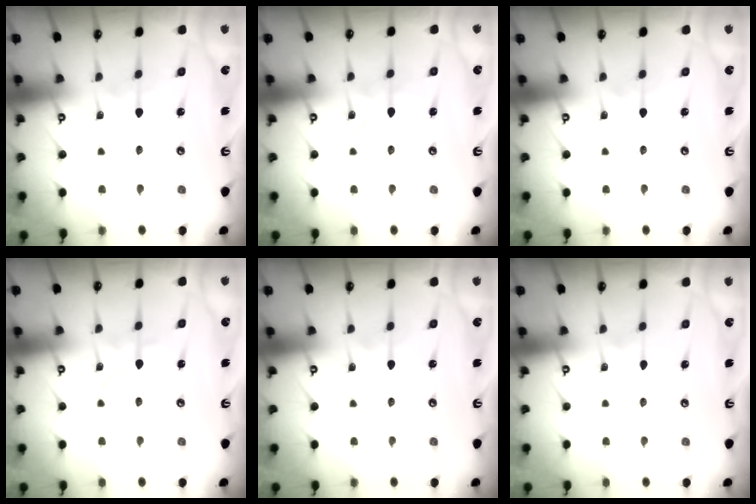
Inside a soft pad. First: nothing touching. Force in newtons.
{"total": 1.9, "press": 1.8, "slide": 0.3}
{"total": 0.0}
{"total": 2.2, "press": 2.2, "slide": 0.1}
{"total": 0.0}
{"total": 2.7, "press": 2.7, "slide": 0.2}